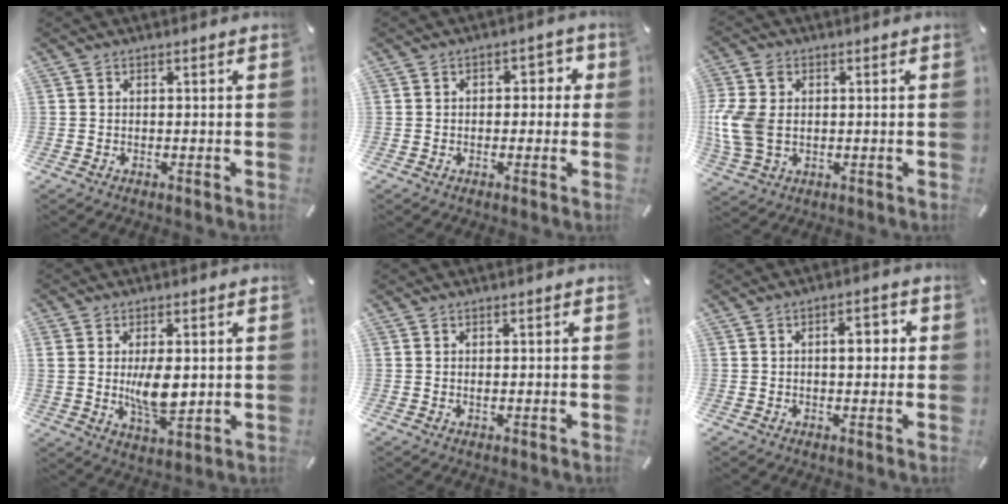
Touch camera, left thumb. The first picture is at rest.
{"total": 3.8, "force": [-0.6, 2.8, 2.4], "torque": [-0.025, 0.007, -0.021]}
{"total": 9.4, "force": [0.3, 6.8, 6.4], "torque": [-0.152, 0.009, 0.007]}
{"total": 9.1, "force": [0.9, 4.8, 7.6], "torque": [-0.136, -0.015, 0.007]}
{"total": 0.7, "force": [0.0, 0.4, 0.6], "torque": [-0.013, 0.000, -0.001]}
{"total": 5.3, "force": [0.5, 2.7, 4.5], "torque": [-0.057, 0.001, -0.003]}